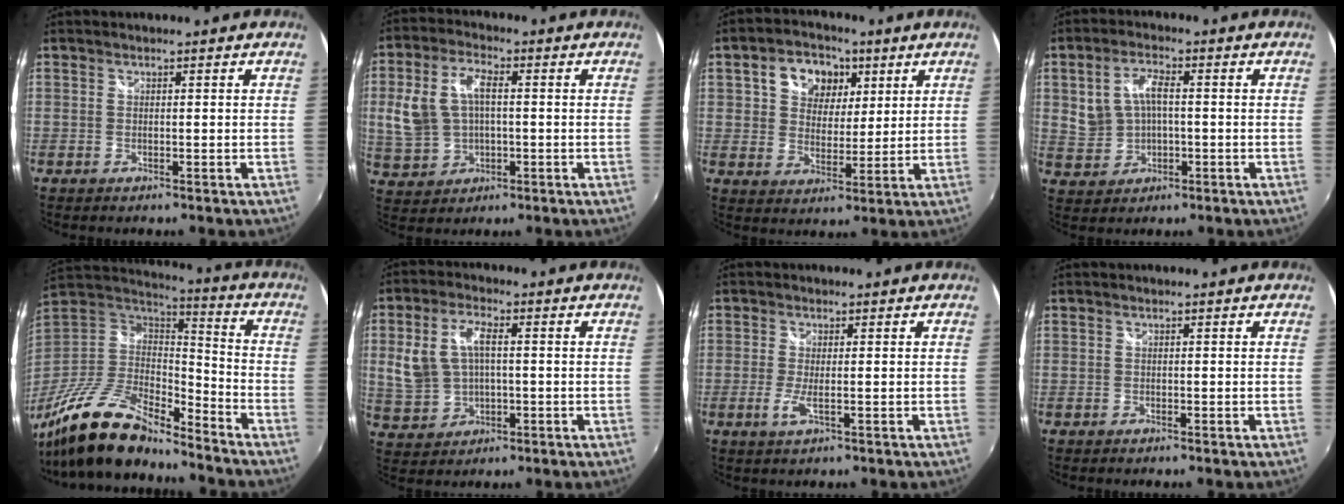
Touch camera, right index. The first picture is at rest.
{"total": 10.2, "force": [0.2, 6.7, 7.7], "torque": [-0.172, 0.015, 0.016]}
{"total": 10.2, "force": [4.1, 7.7, 5.2], "torque": [-0.106, 0.026, 0.069]}
{"total": 6.4, "force": [0.1, 4.4, 4.7], "torque": [-0.097, 0.010, 0.016]}
{"total": 20.6, "force": [-15.8, 6.9, 11.2], "torque": [-0.237, -0.028, -0.291]}
{"total": 8.9, "force": [0.4, 5.6, 6.9], "torque": [-0.153, 0.012, 0.021]}
{"total": 2.6, "force": [-0.4, 0.2, 2.5], "torque": [-0.056, -0.003, -0.009]}
{"total": 0.0}